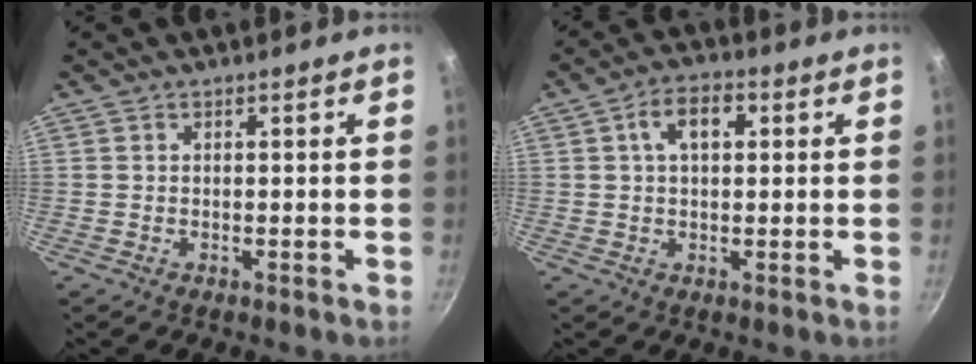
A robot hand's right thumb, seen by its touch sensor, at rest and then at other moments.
{"total": 6.7, "force": [1.6, 3.9, 5.1], "torque": [-0.070, 0.013, 0.021]}